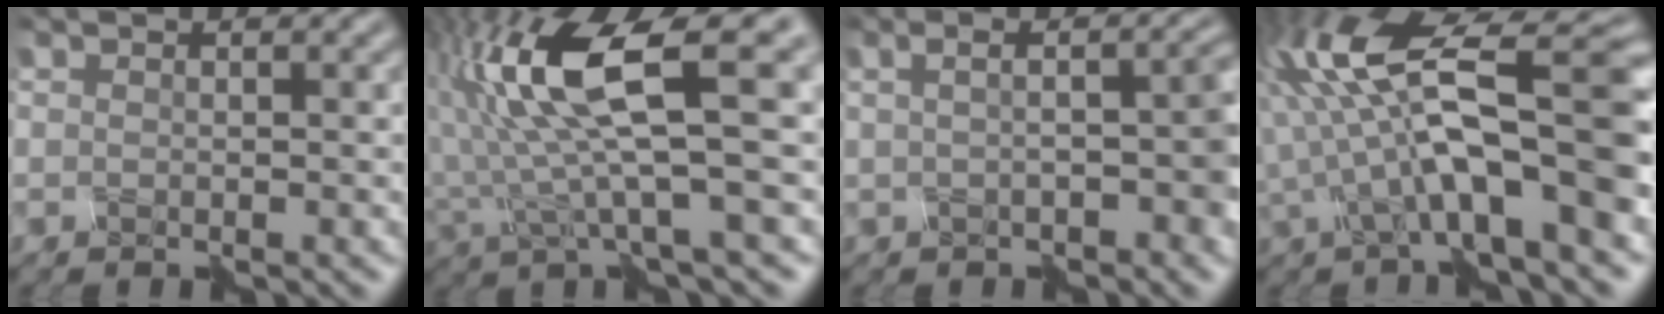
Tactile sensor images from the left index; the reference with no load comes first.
{"total": 10.4, "force": [2.1, 2.6, 9.8], "torque": [-0.192, 0.009, 0.046]}
{"total": 4.4, "force": [-0.8, 1.3, 4.1], "torque": [-0.042, 0.011, -0.011]}
{"total": 11.7, "force": [-1.3, 3.6, 11.0], "torque": [-0.190, 0.036, -0.029]}